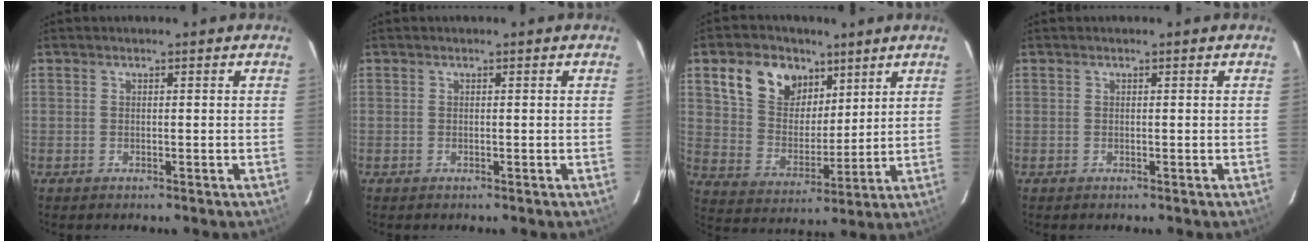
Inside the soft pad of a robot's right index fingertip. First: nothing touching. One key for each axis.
{"total": 0.0}
{"total": 13.5, "fx": 7.4, "fy": 9.2, "fz": 6.5, "tx": -0.141, "ty": 0.034, "tz": 0.146}
{"total": 0.0}